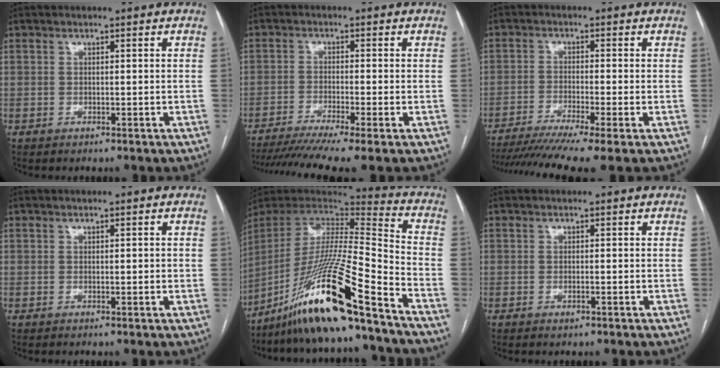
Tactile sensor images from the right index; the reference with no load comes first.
{"total": 10.3, "force": [-8.0, -0.7, 6.4], "torque": [-0.096, -0.019, -0.126]}
{"total": 11.4, "force": [-8.8, -0.9, 7.2], "torque": [-0.111, -0.024, -0.139]}
{"total": 2.9, "force": [0.5, 1.7, 2.3], "torque": [-0.022, -0.002, 0.006]}
{"total": 22.8, "force": [-16.4, -0.2, 15.9], "torque": [-0.330, -0.026, -0.303]}
{"total": 0.7, "force": [-0.3, 0.3, 0.5], "torque": [-0.010, -0.002, -0.003]}